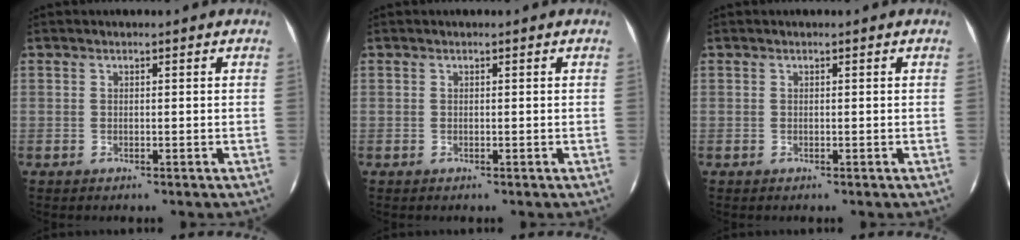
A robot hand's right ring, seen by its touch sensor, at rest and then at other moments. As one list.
[{"total": 0.0}, {"total": 0.0}]